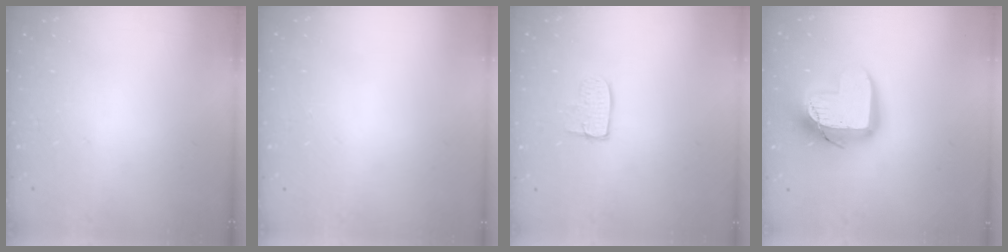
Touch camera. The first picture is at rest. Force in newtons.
{"total": 0.0}
{"total": 6.7, "press": 6.7, "slide": 0.4}
{"total": 16.1, "press": 16.1, "slide": 1.1}